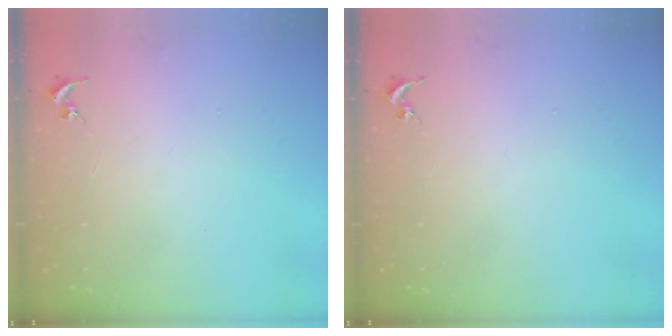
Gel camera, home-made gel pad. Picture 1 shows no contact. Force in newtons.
{"total": 0.0}